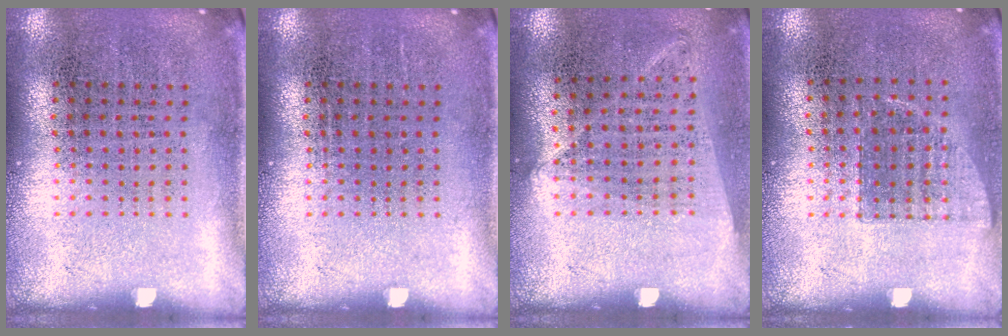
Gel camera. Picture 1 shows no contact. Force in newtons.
{"total": 0.0}
{"total": 1.0, "press": 0.9, "slide": 0.5}
{"total": 0.7, "press": 0.6, "slide": 0.2}